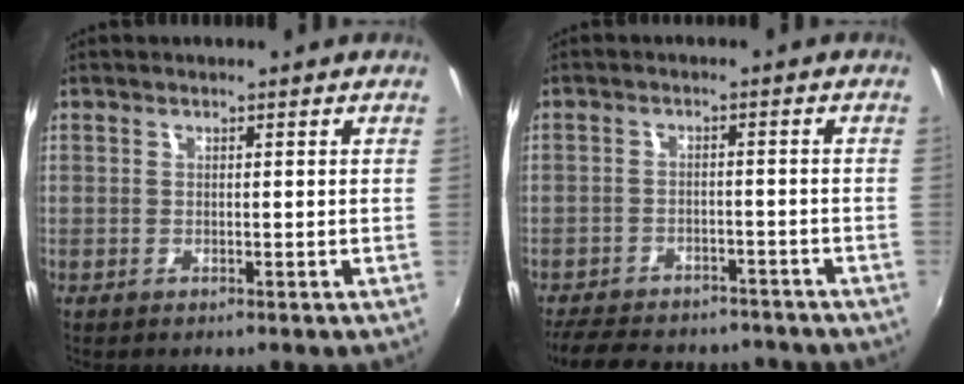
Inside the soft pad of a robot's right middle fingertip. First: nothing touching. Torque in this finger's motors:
{"motor_torque": [1.08, -1.06, 0.20, 0.03]}